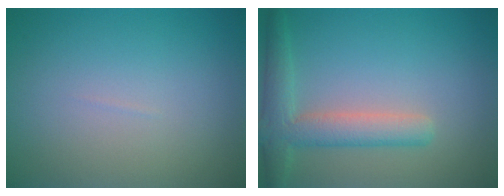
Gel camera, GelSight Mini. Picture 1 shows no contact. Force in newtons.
{"total": 4.2, "press": 4.2, "slide": 0.2}